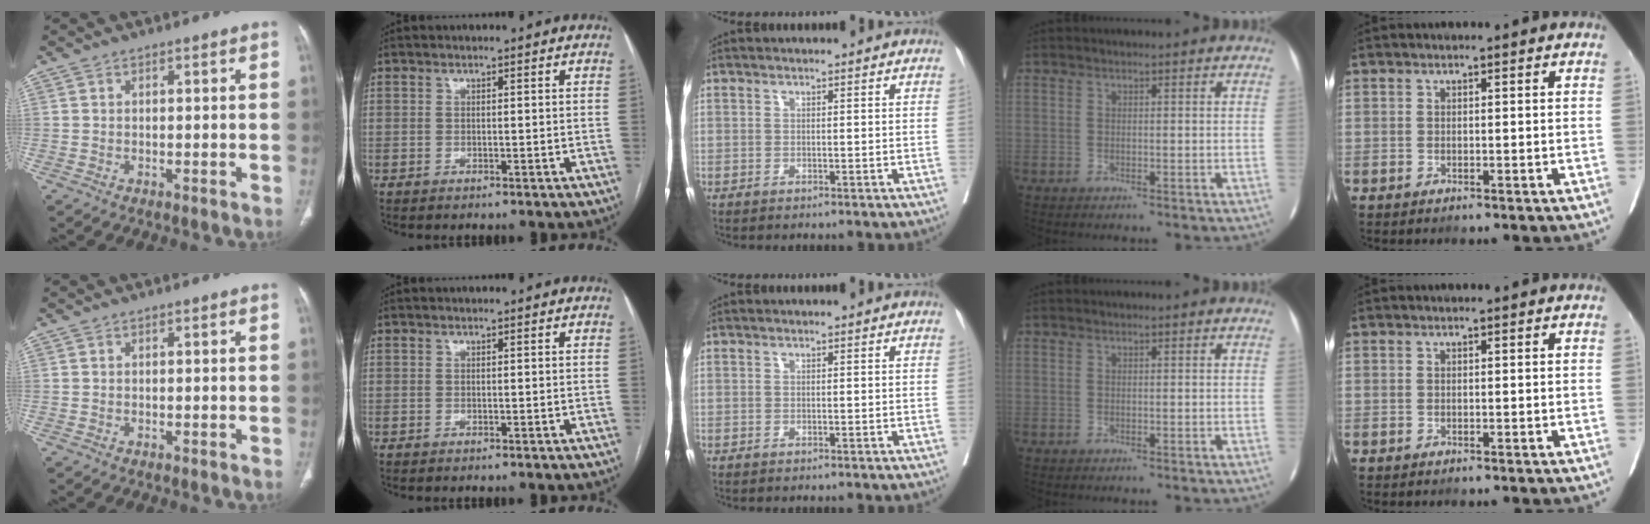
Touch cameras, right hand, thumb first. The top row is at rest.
{}